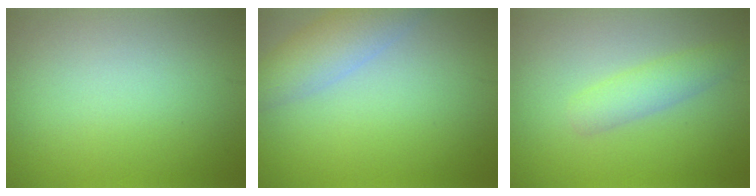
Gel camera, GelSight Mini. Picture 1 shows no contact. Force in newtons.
{"total": 4.1, "press": 4.1, "slide": 0.3}
{"total": 2.5, "press": 2.5, "slide": 0.1}